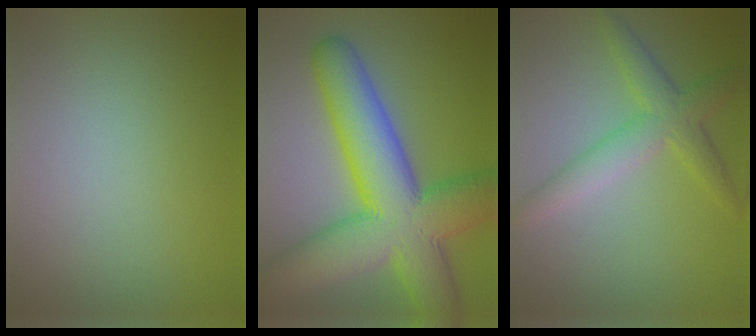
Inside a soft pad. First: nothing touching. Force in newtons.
{"total": 13.3, "press": 13.3, "slide": 0.5}
{"total": 3.9, "press": 3.9, "slide": 0.1}